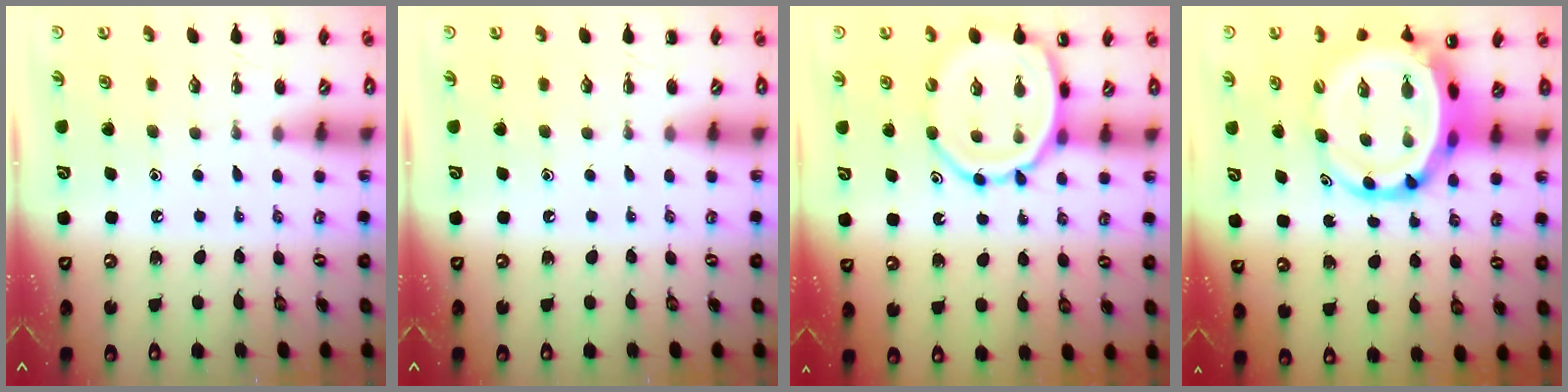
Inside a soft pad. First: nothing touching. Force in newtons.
{"total": 0.0}
{"total": 10.3, "press": 10.0, "slide": 2.7}
{"total": 10.2, "press": 9.8, "slide": 2.9}